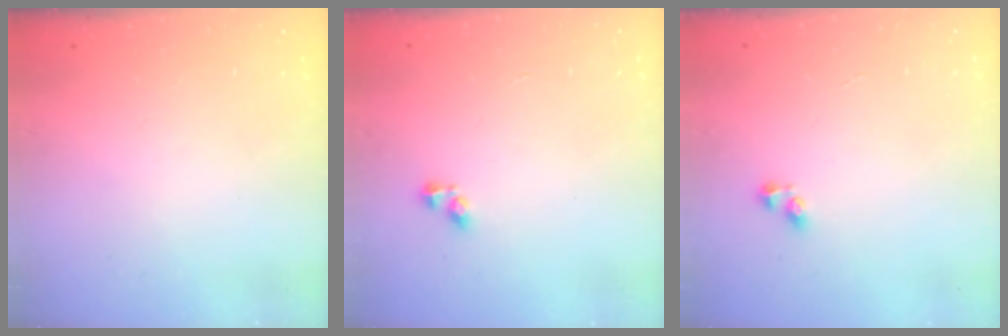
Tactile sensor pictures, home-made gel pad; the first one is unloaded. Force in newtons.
{"total": 3.6, "press": 3.5, "slide": 0.6}
{"total": 2.5, "press": 2.2, "slide": 1.3}